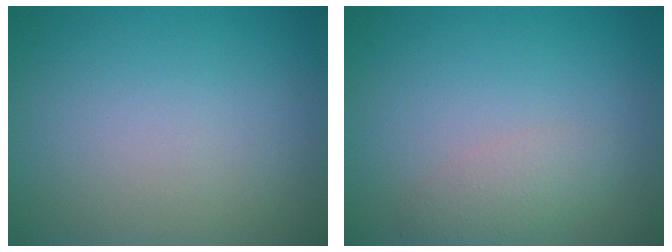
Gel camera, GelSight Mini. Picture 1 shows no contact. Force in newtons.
{"total": 2.0, "press": 2.0, "slide": 0.0}